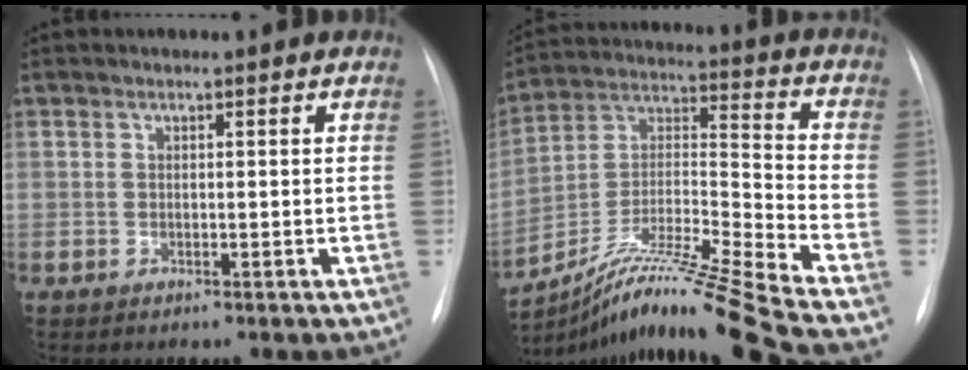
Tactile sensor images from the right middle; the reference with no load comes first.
{"total": 20.1, "force": [-17.1, -2.8, 10.2], "torque": [-0.204, -0.002, -0.307]}